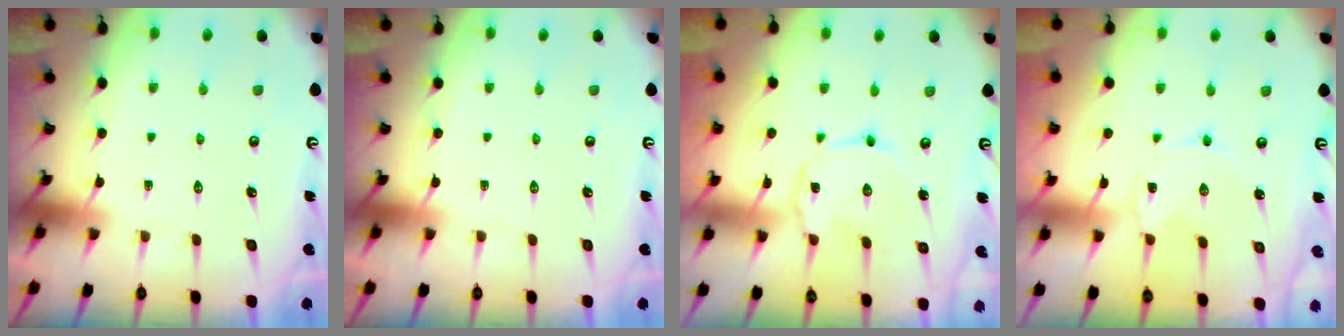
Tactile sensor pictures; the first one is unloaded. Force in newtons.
{"total": 0.0}
{"total": 1.8, "press": 1.8, "slide": 0.2}
{"total": 0.0}